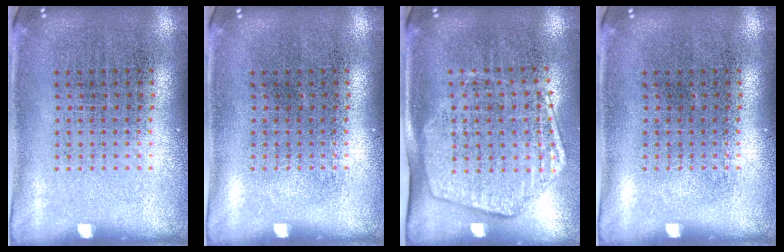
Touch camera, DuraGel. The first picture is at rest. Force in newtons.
{"total": 0.0}
{"total": 1.9, "press": 1.6, "slide": 1.1}
{"total": 0.0}